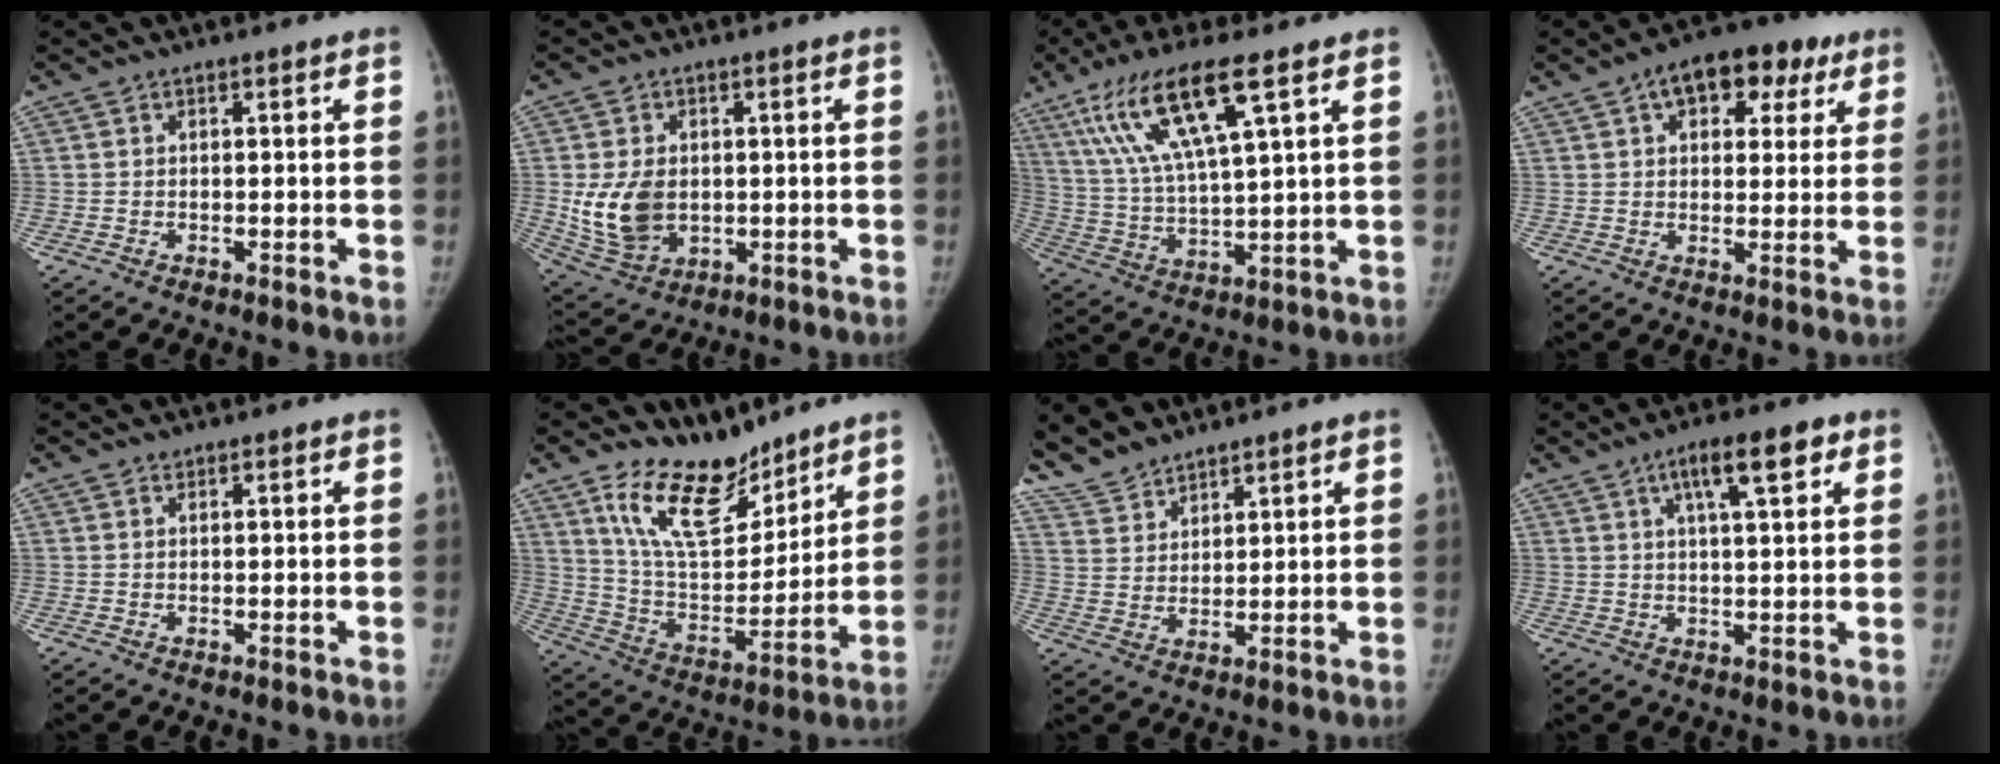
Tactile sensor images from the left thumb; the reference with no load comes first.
{"total": 10.8, "force": [0.0, 7.8, 7.5], "torque": [-0.126, -0.008, 0.020]}
{"total": 16.0, "force": [8.2, 3.1, 13.4], "torque": [-0.278, -0.019, 0.162]}
{"total": 13.5, "force": [6.4, 8.0, 8.8], "torque": [-0.078, 0.006, 0.087]}
{"total": 0.6, "force": [0.5, 0.3, 0.1], "torque": [-0.001, -0.004, 0.007]}
{"total": 16.9, "force": [12.6, 7.4, 8.4], "torque": [-0.102, -0.086, 0.236]}
{"total": 9.2, "force": [8.0, 3.6, 2.8], "torque": [-0.045, -0.031, 0.166]}
{"total": 8.7, "force": [4.3, 2.5, 7.1], "torque": [-0.102, -0.006, 0.067]}